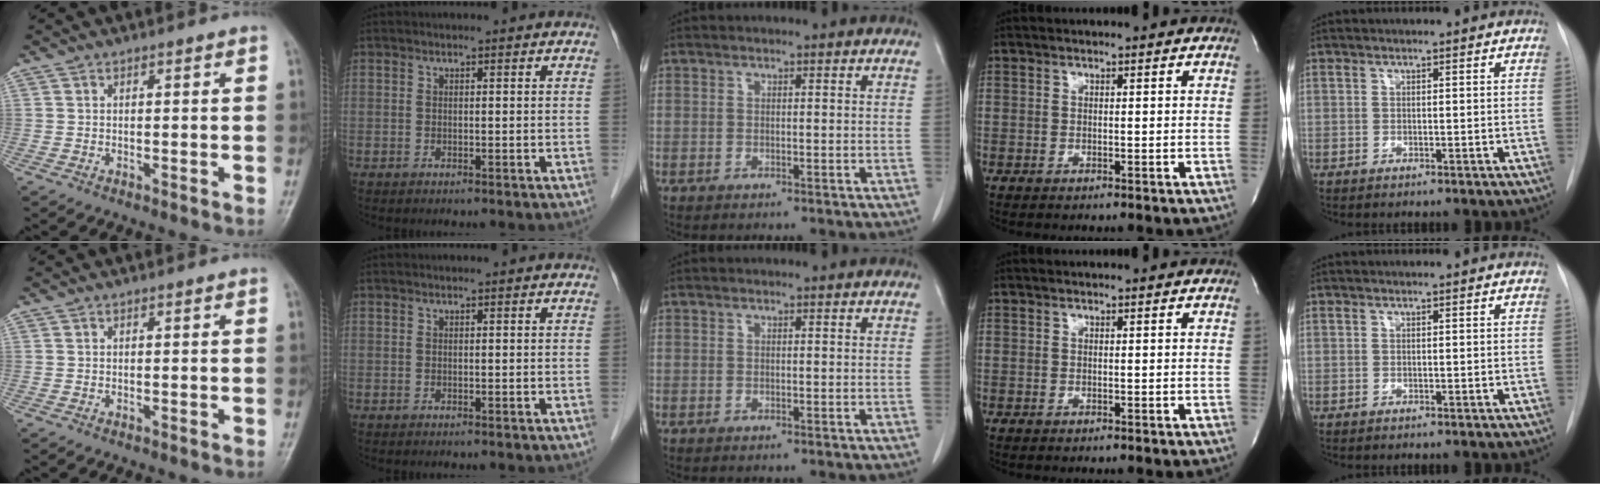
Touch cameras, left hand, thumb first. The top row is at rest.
{}